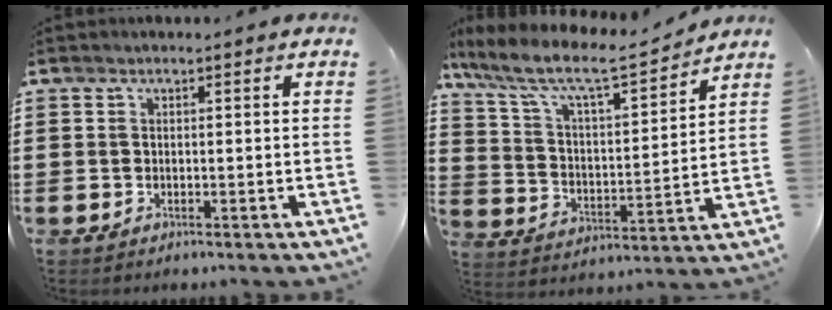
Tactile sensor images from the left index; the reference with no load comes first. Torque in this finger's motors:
{"motor_torque": [2.14, 0.00, 0.48, 0.21]}